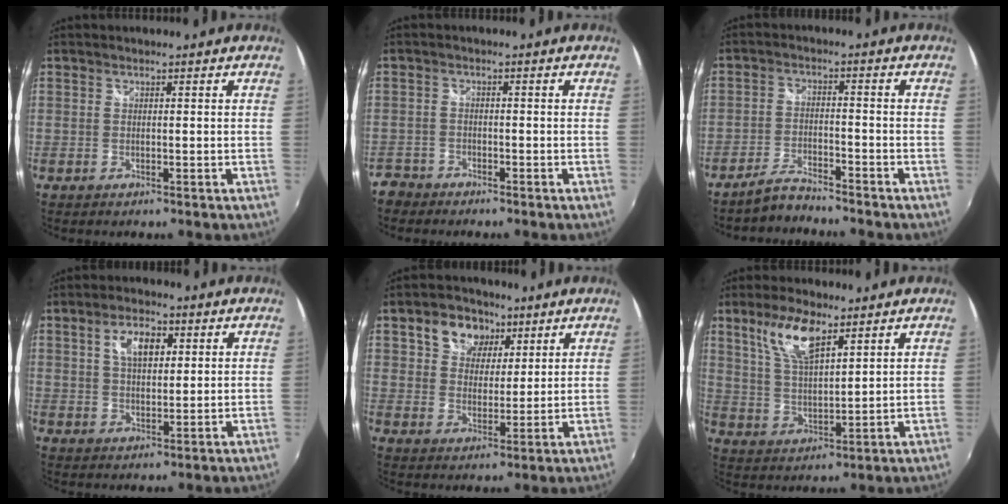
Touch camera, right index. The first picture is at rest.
{"total": 4.0, "force": [-3.1, 2.6, 0.1], "torque": [-0.019, 0.004, -0.067]}
{"total": 4.9, "force": [-4.7, 0.5, 1.2], "torque": [-0.038, 0.004, -0.089]}
{"total": 6.3, "force": [2.3, 3.3, 4.9], "torque": [-0.084, 0.013, 0.041]}
{"total": 8.7, "force": [4.4, 6.5, 3.6], "torque": [-0.071, 0.024, 0.075]}
{"total": 9.7, "force": [5.8, 3.5, 6.9], "torque": [-0.134, 0.009, 0.119]}